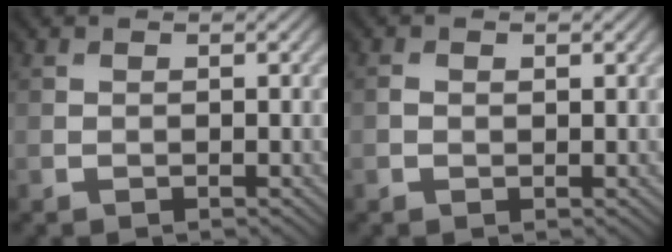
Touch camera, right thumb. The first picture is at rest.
{"total": 0.8, "force": [0.2, 0.5, 0.6], "torque": [-0.010, 0.000, 0.001]}